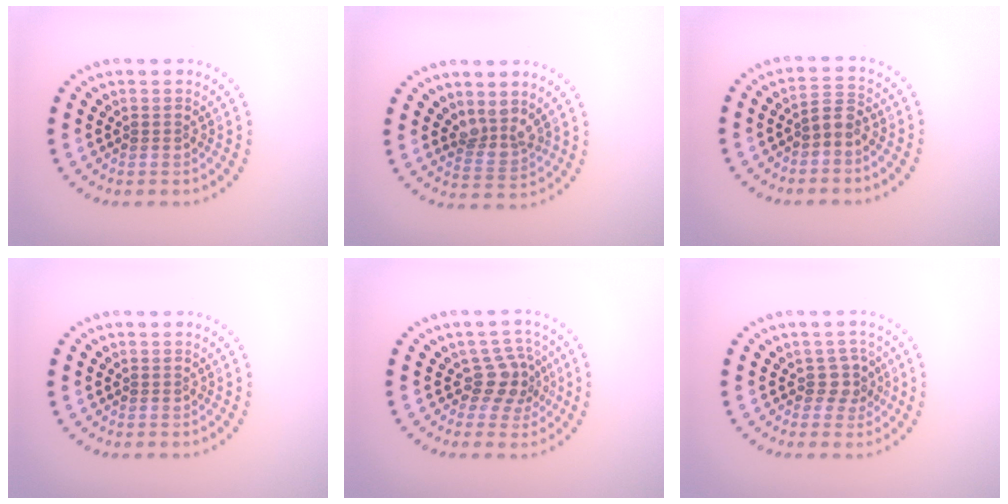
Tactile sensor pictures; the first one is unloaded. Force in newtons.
{"total": 2.4, "press": 2.0, "slide": 1.4}
{"total": 1.7, "press": 1.5, "slide": 0.7}
{"total": 0.0}
{"total": 2.9, "press": 2.2, "slide": 1.8}
{"total": 1.8, "press": 1.5, "slide": 1.0}